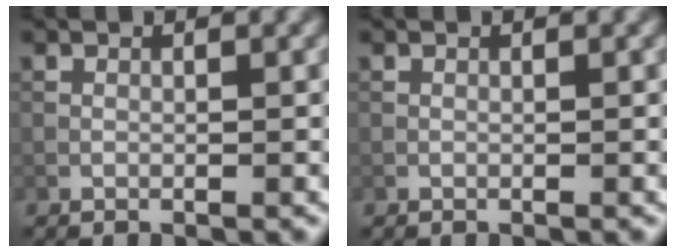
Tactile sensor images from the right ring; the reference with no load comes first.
{"total": 0.0}